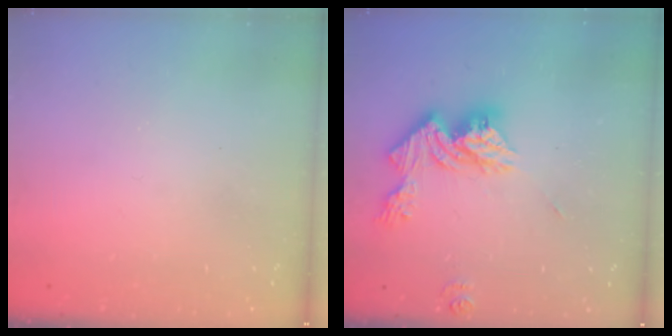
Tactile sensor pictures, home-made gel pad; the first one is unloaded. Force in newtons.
{"total": 14.7, "press": 14.7, "slide": 1.2}